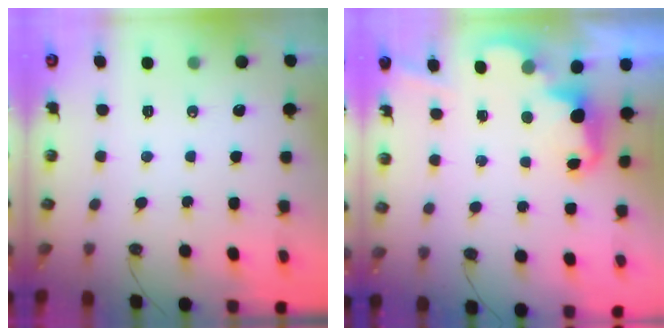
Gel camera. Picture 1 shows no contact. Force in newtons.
{"total": 2.5, "press": 2.4, "slide": 0.5}